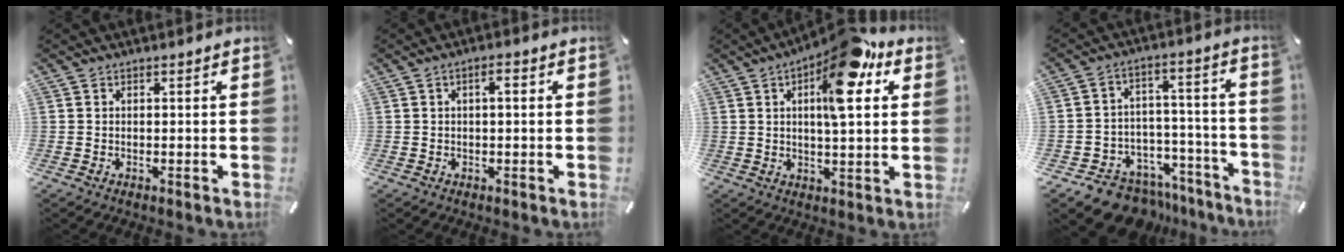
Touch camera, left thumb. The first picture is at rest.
{"total": 2.5, "force": [0.3, 0.8, 2.4], "torque": [-0.037, 0.005, 0.000]}
{"total": 14.9, "force": [6.2, 5.0, 12.5], "torque": [-0.179, -0.026, 0.096]}
{"total": 10.5, "force": [-7.9, 6.6, 2.1], "torque": [-0.022, 0.051, -0.132]}